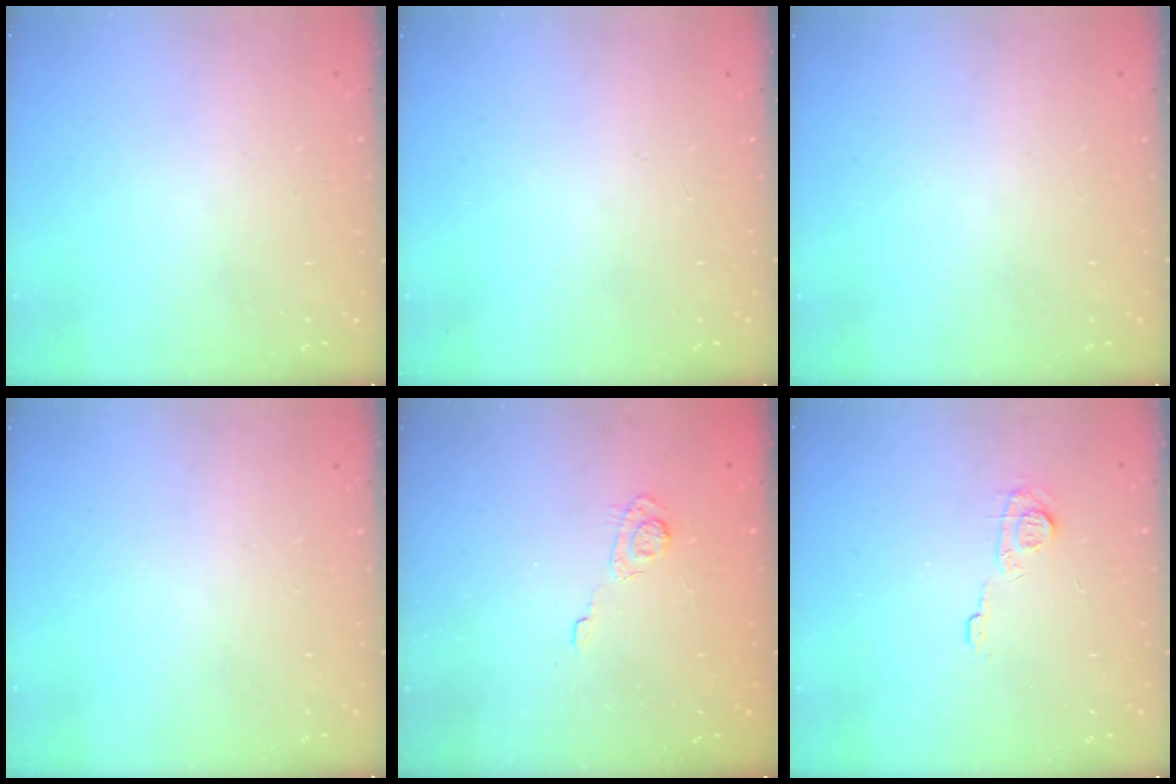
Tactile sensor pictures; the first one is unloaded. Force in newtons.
{"total": 0.0}
{"total": 0.0}
{"total": 0.0}
{"total": 3.4, "press": 3.0, "slide": 1.7}
{"total": 7.5, "press": 7.4, "slide": 1.0}